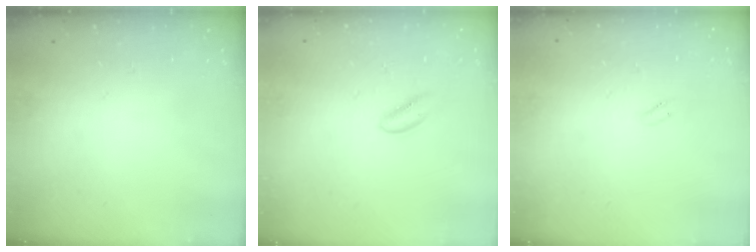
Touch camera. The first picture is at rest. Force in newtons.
{"total": 0.7, "press": 0.6, "slide": 0.4}
{"total": 0.6, "press": 0.5, "slide": 0.4}